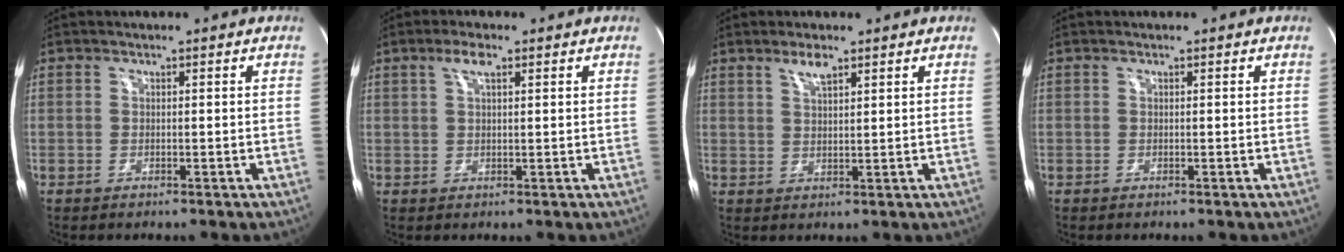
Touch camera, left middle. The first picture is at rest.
{"total": 2.9, "force": [1.5, 0.7, 2.3], "torque": [-0.049, 0.009, 0.030]}
{"total": 2.9, "force": [2.0, 0.6, 1.9], "torque": [-0.039, 0.002, 0.040]}
{"total": 0.0}